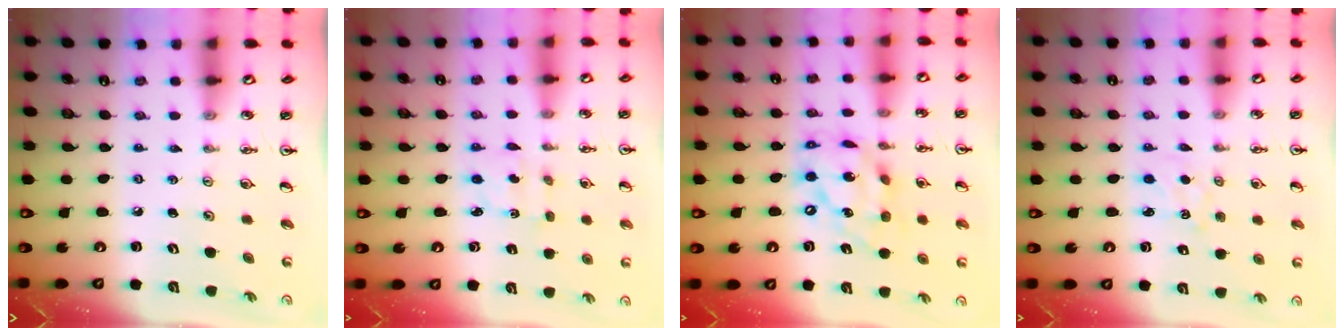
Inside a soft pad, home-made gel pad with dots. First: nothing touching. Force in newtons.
{"total": 2.1, "press": 2.0, "slide": 0.7}
{"total": 15.0, "press": 15.0, "slide": 1.1}
{"total": 2.5, "press": 2.5, "slide": 0.4}